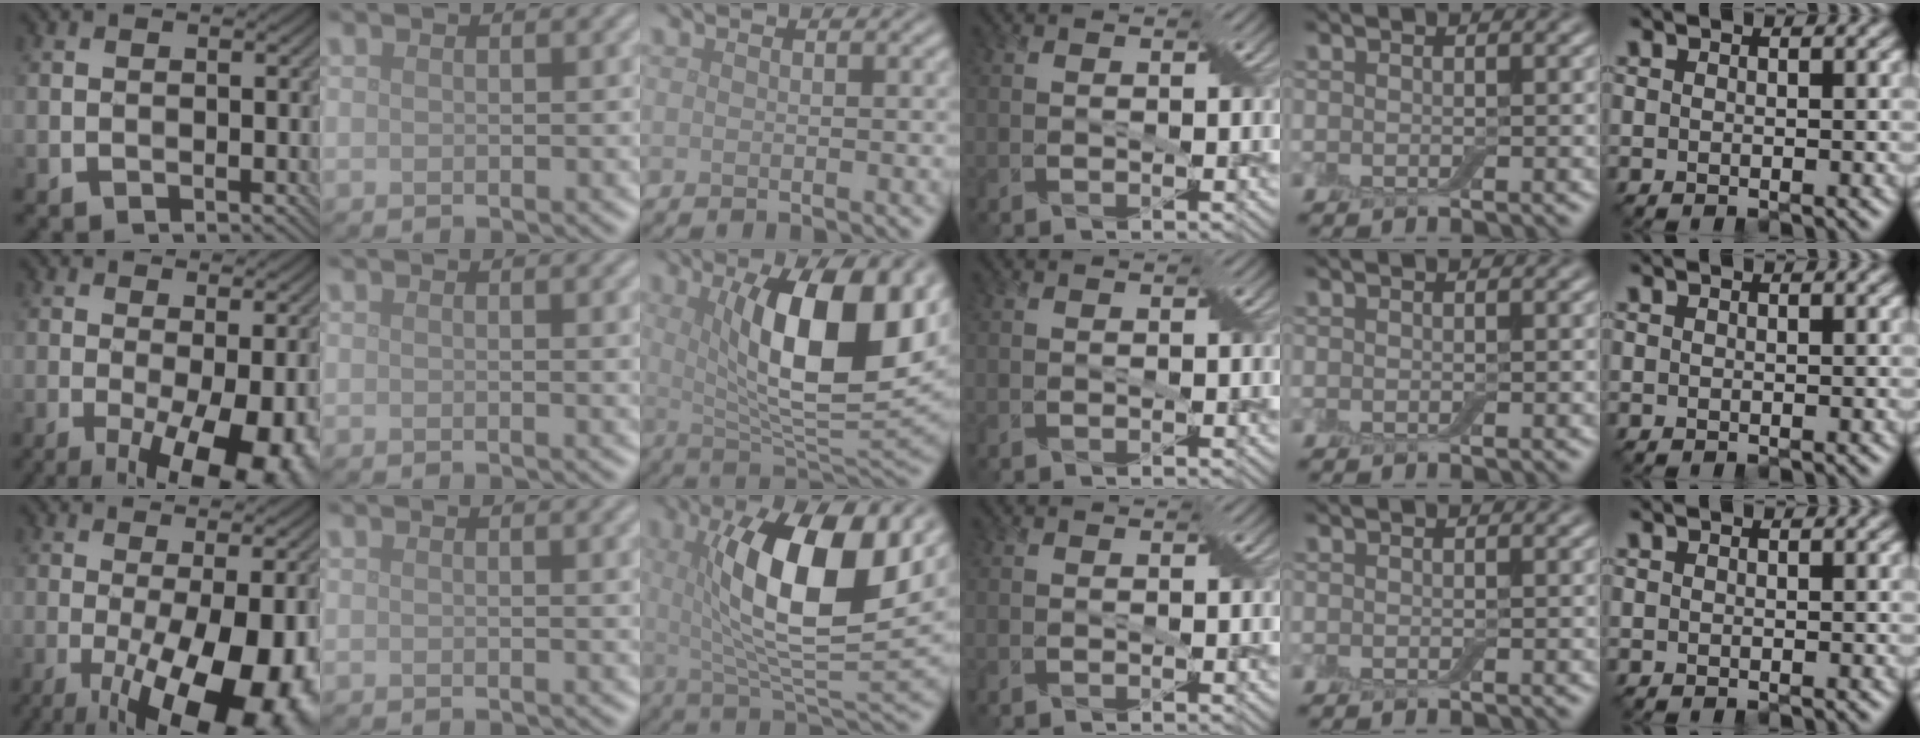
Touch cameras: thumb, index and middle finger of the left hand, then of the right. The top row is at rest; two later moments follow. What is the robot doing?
{"motion": "pour", "object": "bottle"}